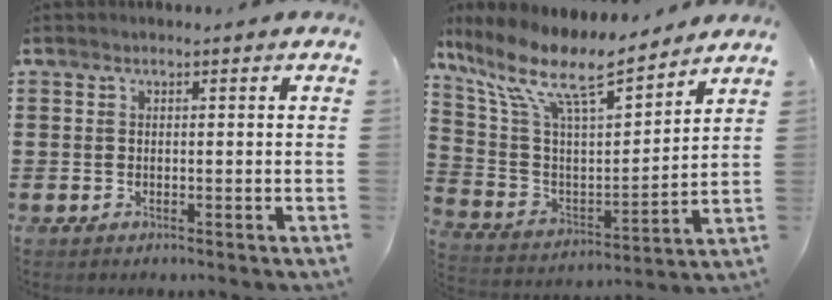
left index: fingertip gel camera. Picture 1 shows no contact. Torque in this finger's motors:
{"motor_torque": [2.14, 0.00, 0.50, 0.07]}